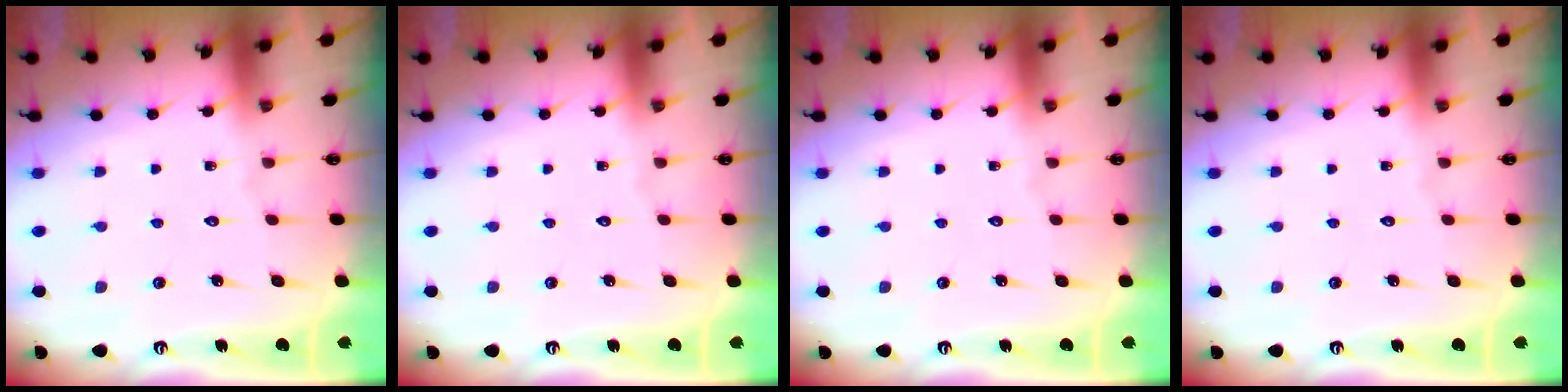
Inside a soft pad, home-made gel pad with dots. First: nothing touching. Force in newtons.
{"total": 0.0}
{"total": 0.0}
{"total": 0.0}